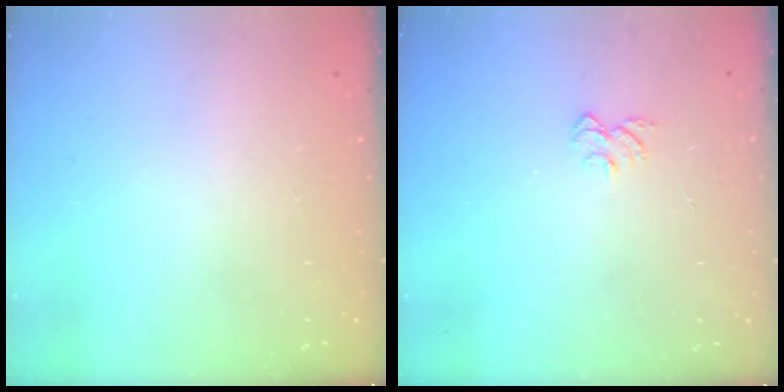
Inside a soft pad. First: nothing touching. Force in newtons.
{"total": 5.4, "press": 5.4, "slide": 0.5}